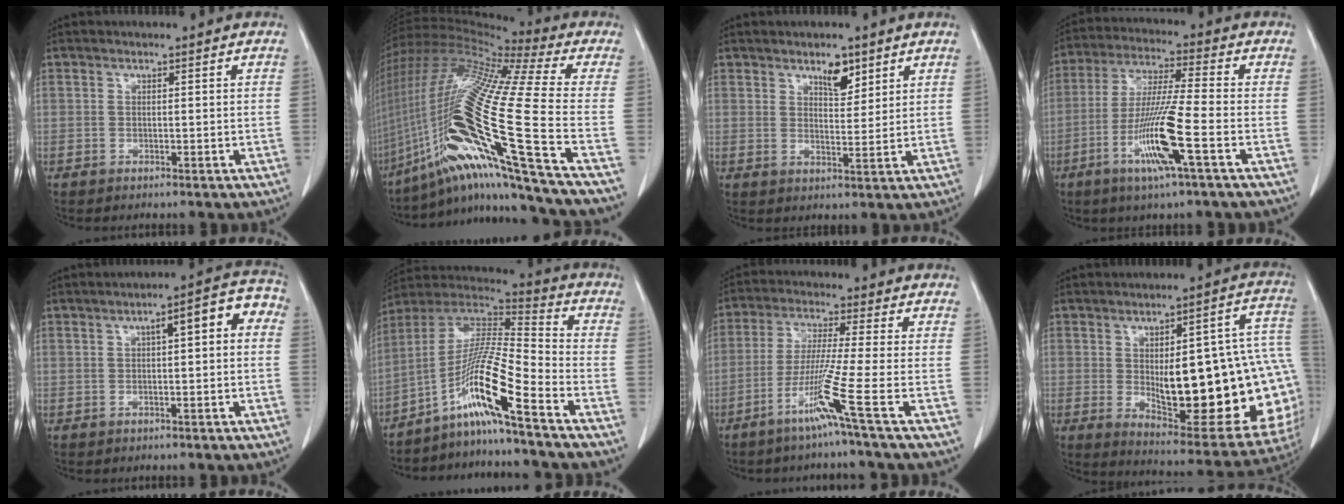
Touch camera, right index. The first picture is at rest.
{"total": 30.2, "force": [-11.1, -0.8, 28.1], "torque": [-0.530, -0.042, -0.209]}
{"total": 4.1, "force": [2.8, 1.4, 2.6], "torque": [-0.038, -0.003, 0.045]}
{"total": 12.2, "force": [-4.6, -0.4, 11.3], "torque": [-0.224, -0.016, -0.092]}
{"total": 6.6, "force": [0.9, 1.5, 6.4], "torque": [-0.079, 0.034, 0.004]}
{"total": 12.7, "force": [-7.8, -1.2, 10.0], "torque": [-0.199, 0.005, -0.149]}
{"total": 8.7, "force": [-4.6, -2.8, 6.8], "torque": [-0.129, -0.023, -0.100]}
{"total": 26.8, "force": [-1.7, 7.8, 25.6], "torque": [-0.258, 0.023, 0.004]}